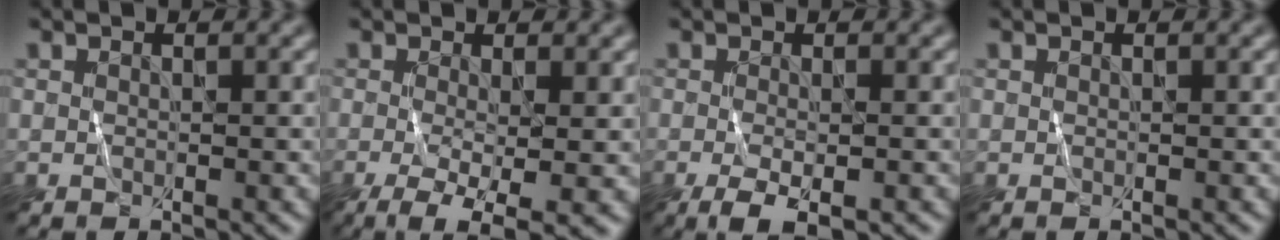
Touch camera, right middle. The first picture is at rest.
{"total": 6.7, "force": [-2.5, 2.2, 5.8], "torque": [-0.119, -0.014, -0.032]}
{"total": 2.9, "force": [-1.5, 0.7, 2.3], "torque": [-0.049, -0.005, -0.029]}
{"total": 0.0}